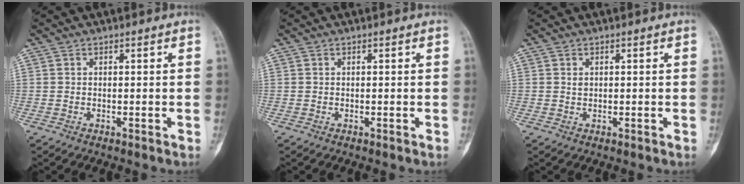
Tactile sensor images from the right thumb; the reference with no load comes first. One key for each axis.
{"total": 0.0}
{"total": 0.8, "fx": 0.3, "fy": 0.6, "fz": 0.4, "tx": 0.000, "ty": 0.002, "tz": 0.005}